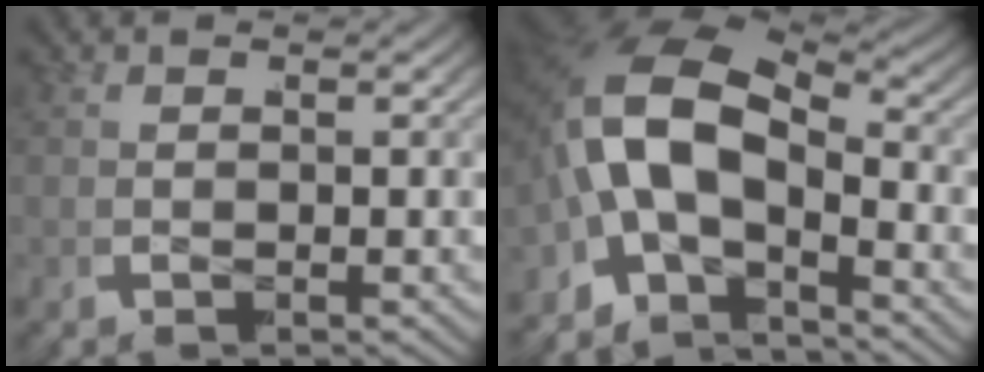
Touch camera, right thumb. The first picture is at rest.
{"total": 13.9, "force": [-1.5, 10.4, 9.1], "torque": [-0.193, -0.019, -0.046]}